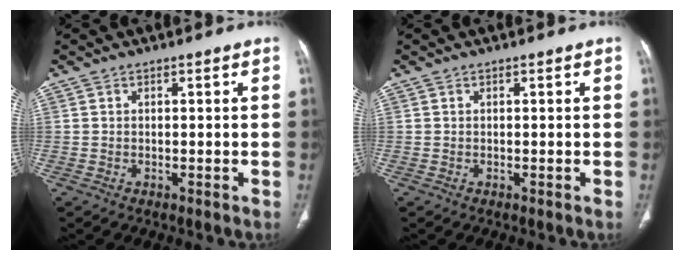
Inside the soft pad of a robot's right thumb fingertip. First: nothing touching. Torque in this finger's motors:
{"motor_torque": [0.10, 0.10, -0.01, 0.01, 0.01]}